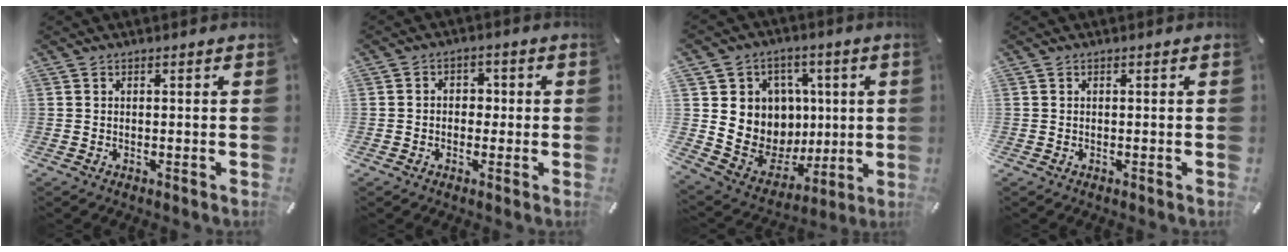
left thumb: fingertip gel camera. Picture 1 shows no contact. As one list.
[{"total": 3.6, "force": [-1.0, 3.1, 1.4], "torque": [-0.022, 0.009, -0.024]}, {"total": 11.8, "force": [0.9, 11.8, 1.1], "torque": [-0.016, -0.018, 0.043]}, {"total": 0.0}]